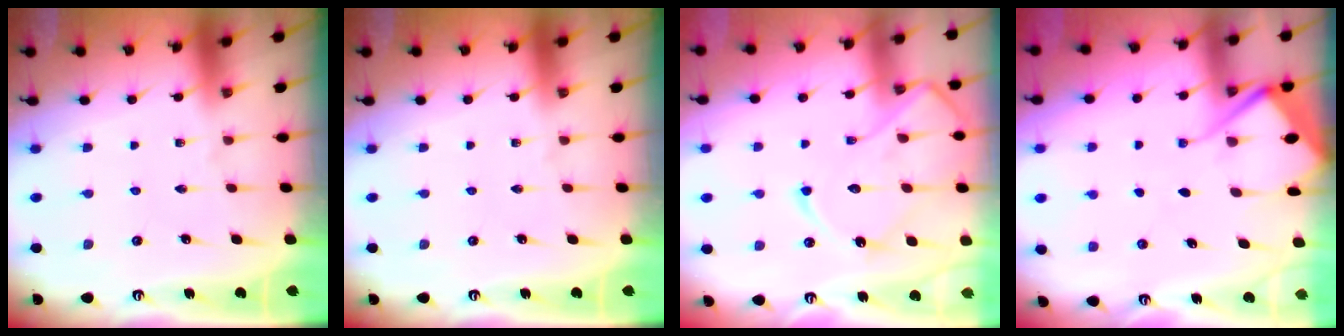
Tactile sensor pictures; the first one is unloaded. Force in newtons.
{"total": 0.0}
{"total": 14.6, "press": 14.6, "slide": 1.5}
{"total": 6.3, "press": 6.3, "slide": 0.8}